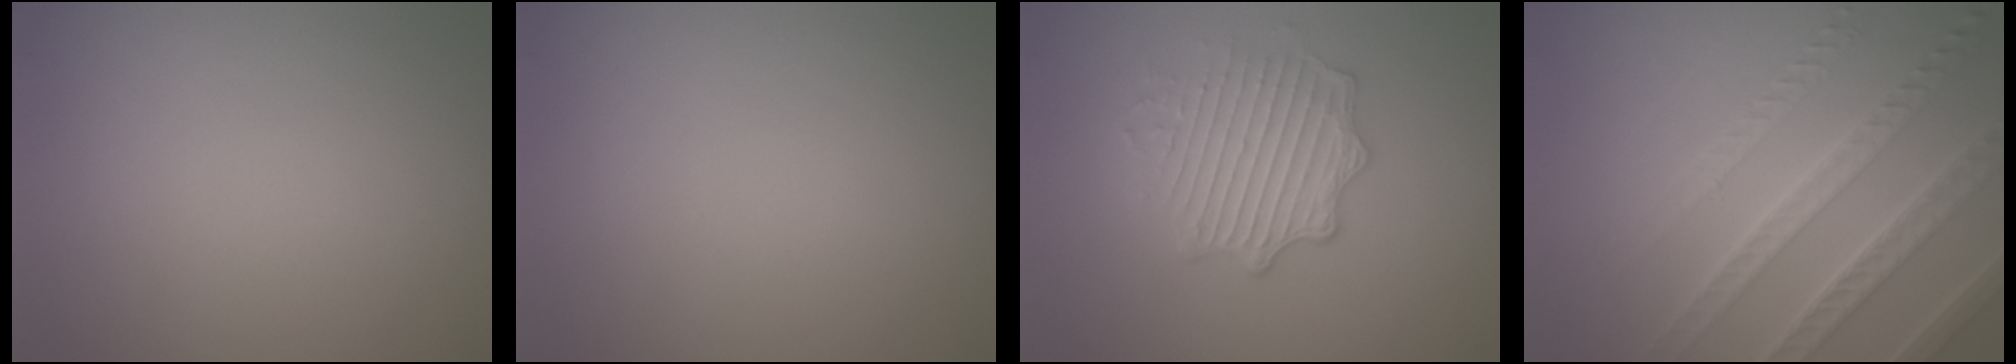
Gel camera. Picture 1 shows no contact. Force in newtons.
{"total": 0.0}
{"total": 4.2, "press": 3.8, "slide": 1.8}
{"total": 7.5, "press": 5.3, "slide": 5.3}